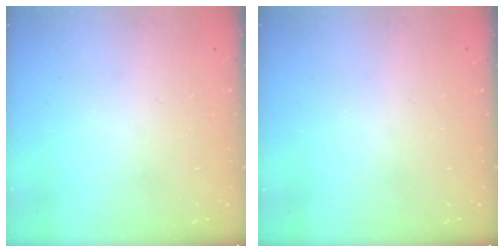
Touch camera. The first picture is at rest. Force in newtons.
{"total": 0.0}